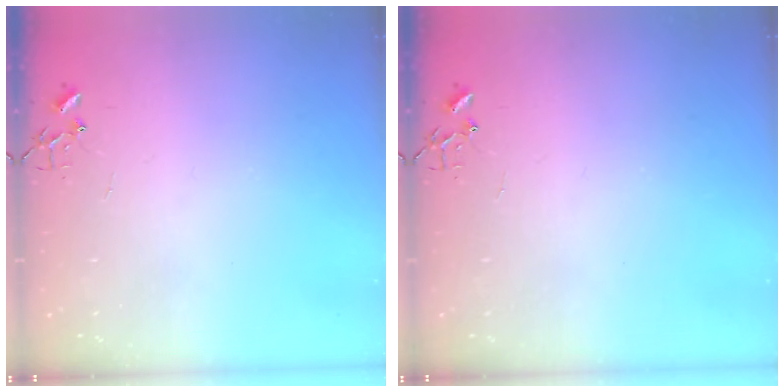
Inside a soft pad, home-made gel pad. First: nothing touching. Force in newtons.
{"total": 0.0}